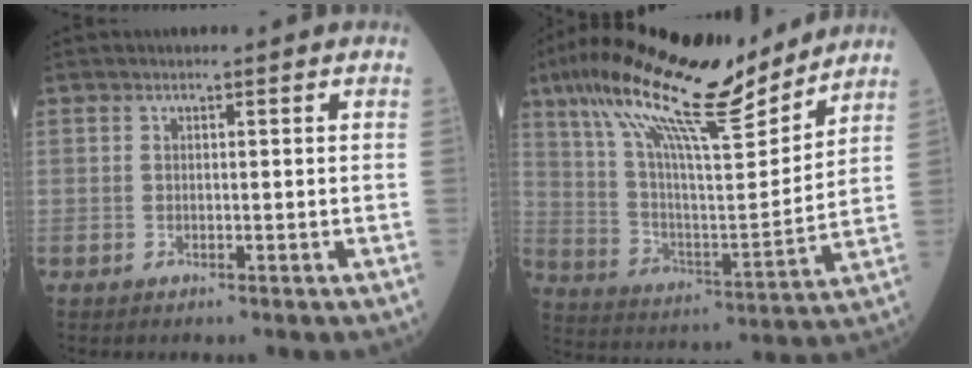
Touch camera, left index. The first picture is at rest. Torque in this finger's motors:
{"motor_torque": [1.06, -1.08, 1.02, 0.21]}